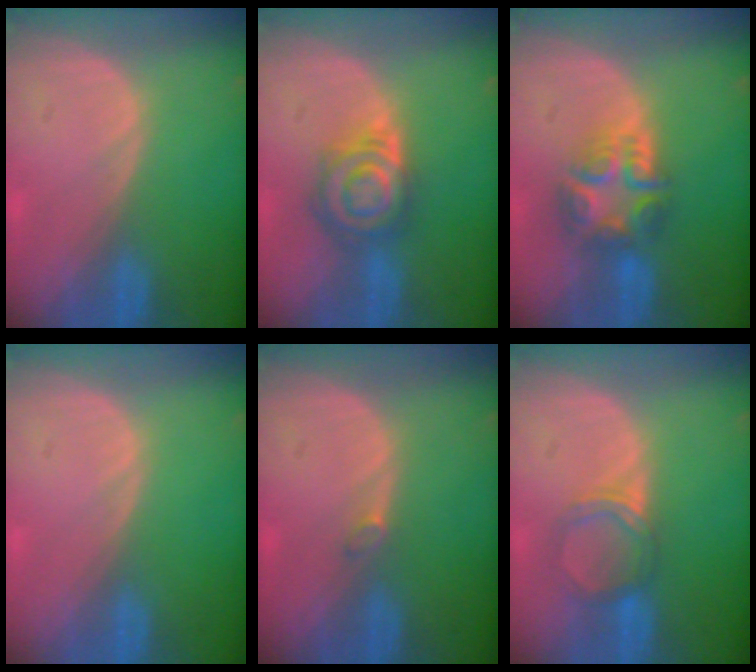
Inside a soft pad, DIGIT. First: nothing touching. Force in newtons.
{"total": 7.2, "press": 6.7, "slide": 2.8}
{"total": 7.9, "press": 6.7, "slide": 4.2}
{"total": 0.0}
{"total": 0.9, "press": 0.9, "slide": 0.3}
{"total": 4.1, "press": 3.8, "slide": 1.6}